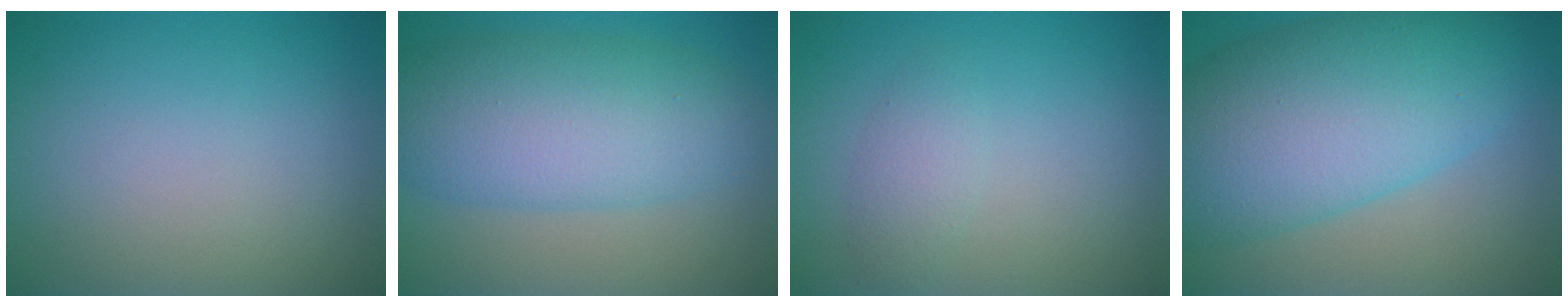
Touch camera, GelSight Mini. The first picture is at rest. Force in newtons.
{"total": 8.6, "press": 8.6, "slide": 0.4}
{"total": 1.8, "press": 1.8, "slide": 0.1}
{"total": 12.2, "press": 12.2, "slide": 0.3}